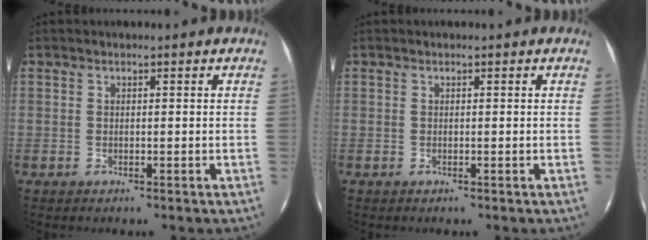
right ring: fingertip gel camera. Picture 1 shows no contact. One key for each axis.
{"total": 0.0}